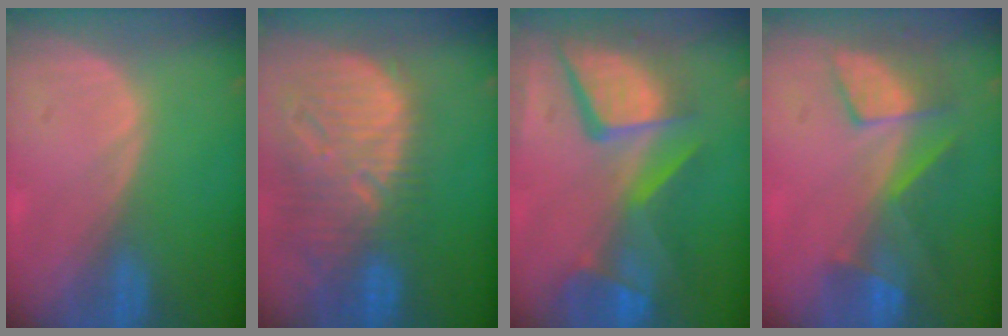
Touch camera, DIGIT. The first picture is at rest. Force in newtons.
{"total": 13.3, "press": 11.5, "slide": 6.7}
{"total": 12.9, "press": 10.6, "slide": 7.3}
{"total": 8.1, "press": 7.2, "slide": 3.9}